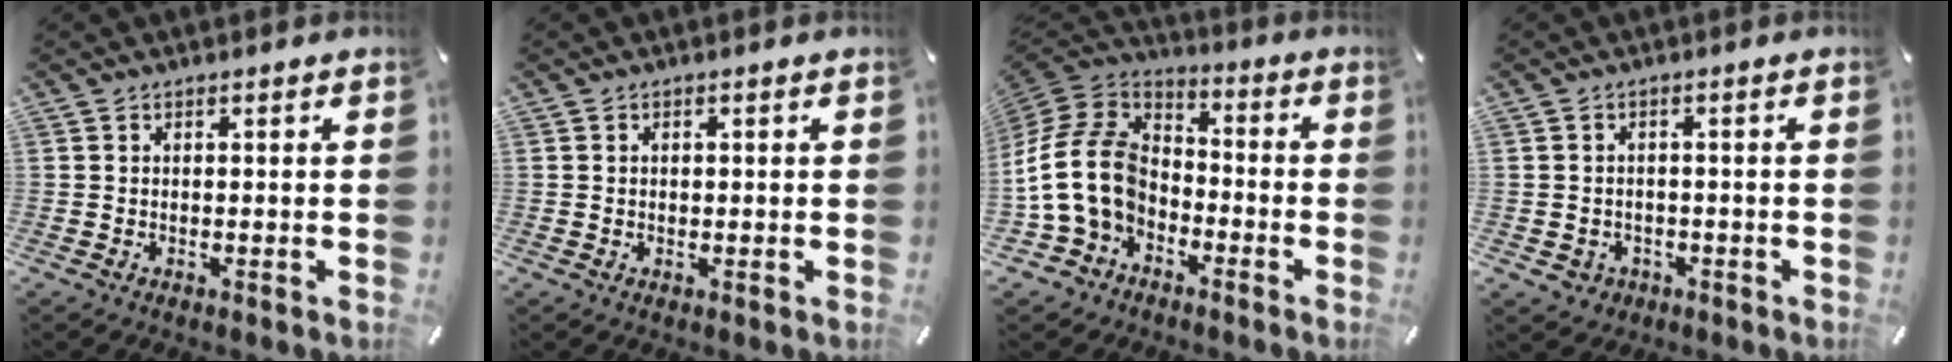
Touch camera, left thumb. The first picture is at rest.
{"total": 1.0, "force": [0.1, 0.9, 0.6], "torque": [-0.013, 0.006, 0.000]}
{"total": 16.4, "force": [-3.7, 12.5, 9.9], "torque": [-0.233, 0.025, -0.071]}
{"total": 3.1, "force": [-0.9, 2.8, 0.7], "torque": [-0.005, 0.001, -0.019]}